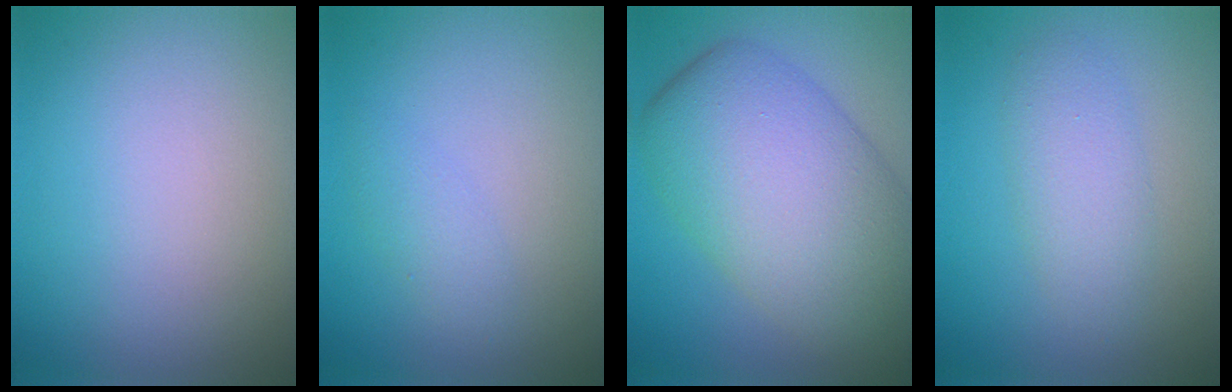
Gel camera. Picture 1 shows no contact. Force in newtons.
{"total": 1.4, "press": 1.4, "slide": 0.0}
{"total": 12.0, "press": 12.0, "slide": 0.5}
{"total": 2.7, "press": 2.7, "slide": 0.0}